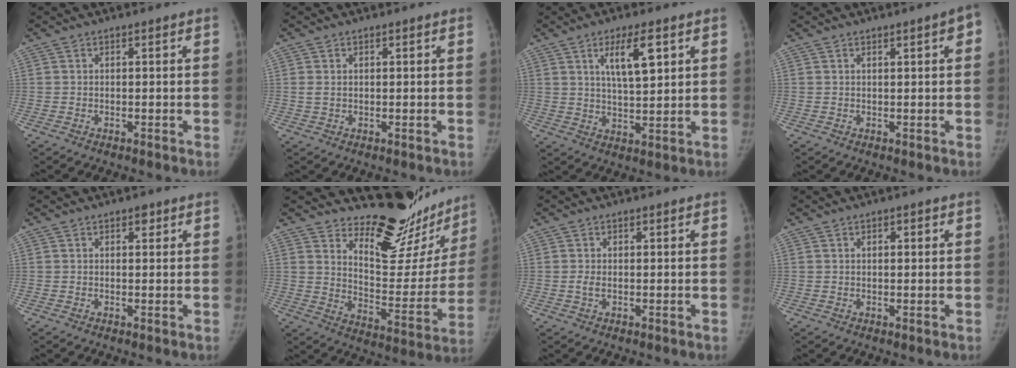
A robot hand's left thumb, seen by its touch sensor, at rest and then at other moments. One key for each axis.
{"total": 1.4, "fx": 0.3, "fy": 0.9, "fz": 1.0, "tx": -0.024, "ty": 0.005, "tz": 0.012}
{"total": 8.3, "fx": 3.6, "fy": 2.6, "fz": 7.0, "tx": -0.111, "ty": -0.020, "tz": 0.066}
{"total": 2.4, "fx": 0.8, "fy": 0.4, "fz": 2.2, "tx": -0.023, "ty": 0.004, "tz": 0.008}
{"total": 1.3, "fx": 0.7, "fy": 0.8, "fz": 0.7, "tx": -0.003, "ty": -0.001, "tz": 0.007}
{"total": 20.9, "fx": 18.2, "fy": 7.3, "fz": 7.3, "tx": -0.040, "ty": -0.164, "tz": 0.249}
{"total": 1.3, "fx": -0.1, "fy": 0.8, "fz": 1.1, "tx": -0.025, "ty": 0.001, "tz": -0.002}
{"total": 1.3, "fx": 0.5, "fy": 0.6, "fz": 1.1, "tx": -0.015, "ty": 0.002, "tz": 0.006}